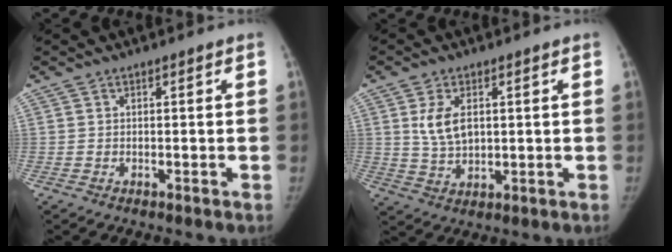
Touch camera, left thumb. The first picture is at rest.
{"total": 6.8, "force": [1.7, 4.1, 5.1], "torque": [-0.083, -0.009, 0.040]}